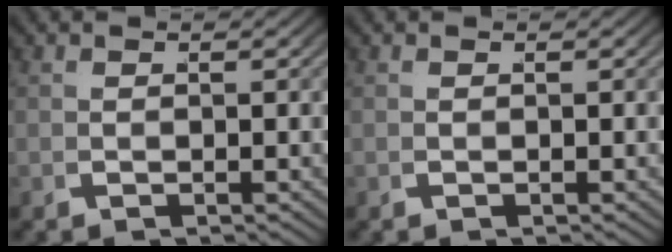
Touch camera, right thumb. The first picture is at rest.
{"total": 0.0}